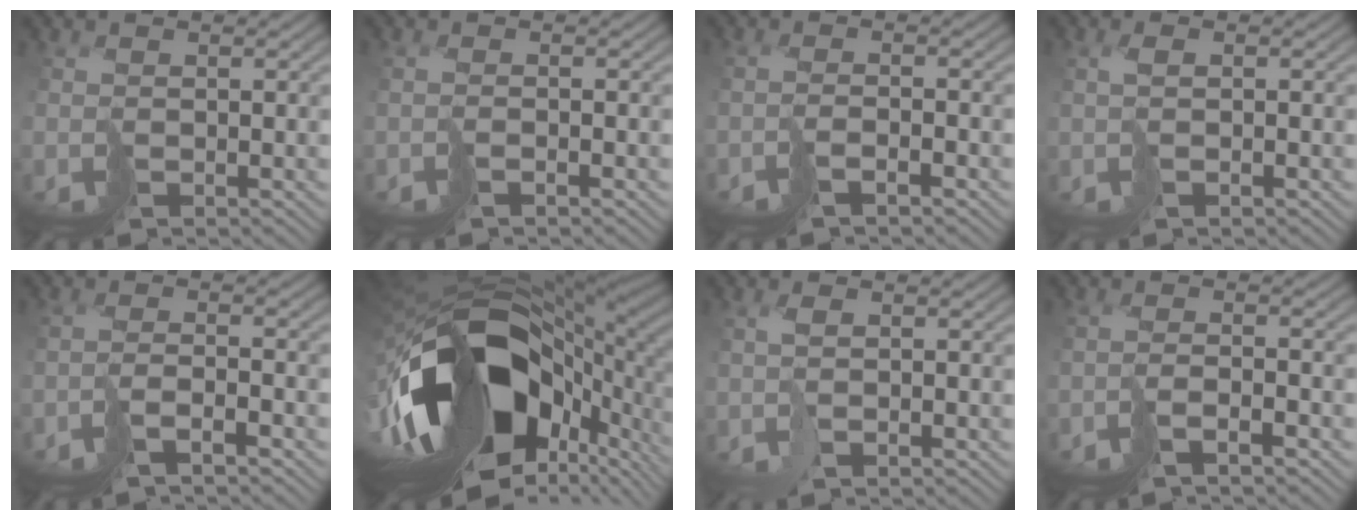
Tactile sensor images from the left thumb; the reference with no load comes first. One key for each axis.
{"total": 1.5, "fx": -0.9, "fy": 0.3, "fz": 1.1, "tx": -0.027, "ty": 0.000, "tz": -0.023}
{"total": 2.7, "fx": -1.8, "fy": 0.4, "fz": 2.0, "tx": -0.044, "ty": 0.000, "tz": -0.044}
{"total": 1.5, "fx": 0.1, "fy": 0.4, "fz": 1.4, "tx": -0.029, "ty": 0.005, "tz": 0.001}
{"total": 4.0, "fx": -2.8, "fy": 0.6, "fz": 2.8, "tx": -0.058, "ty": 0.000, "tz": -0.060}
{"total": 20.9, "fx": -5.9, "fy": 11.4, "fz": 16.5, "tx": -0.345, "ty": -0.066, "tz": -0.069}
{"total": 1.9, "fx": 0.0, "fy": 0.7, "fz": 1.7, "tx": -0.036, "ty": 0.004, "tz": -0.002}
{"total": 3.5, "fx": -2.4, "fy": 0.5, "fz": 2.5, "tx": -0.053, "ty": 0.000, "tz": -0.053}